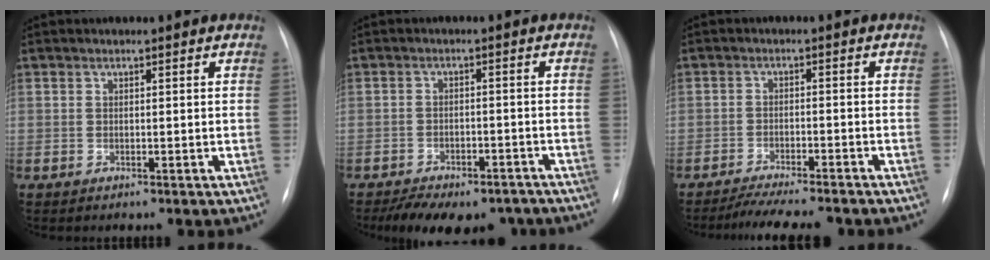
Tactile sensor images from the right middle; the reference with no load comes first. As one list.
[{"total": 13.5, "force": [-10.5, 6.3, 5.6], "torque": [-0.092, 0.008, -0.137]}, {"total": 9.3, "force": [-8.3, 1.4, 3.8], "torque": [-0.050, -0.006, -0.124]}]